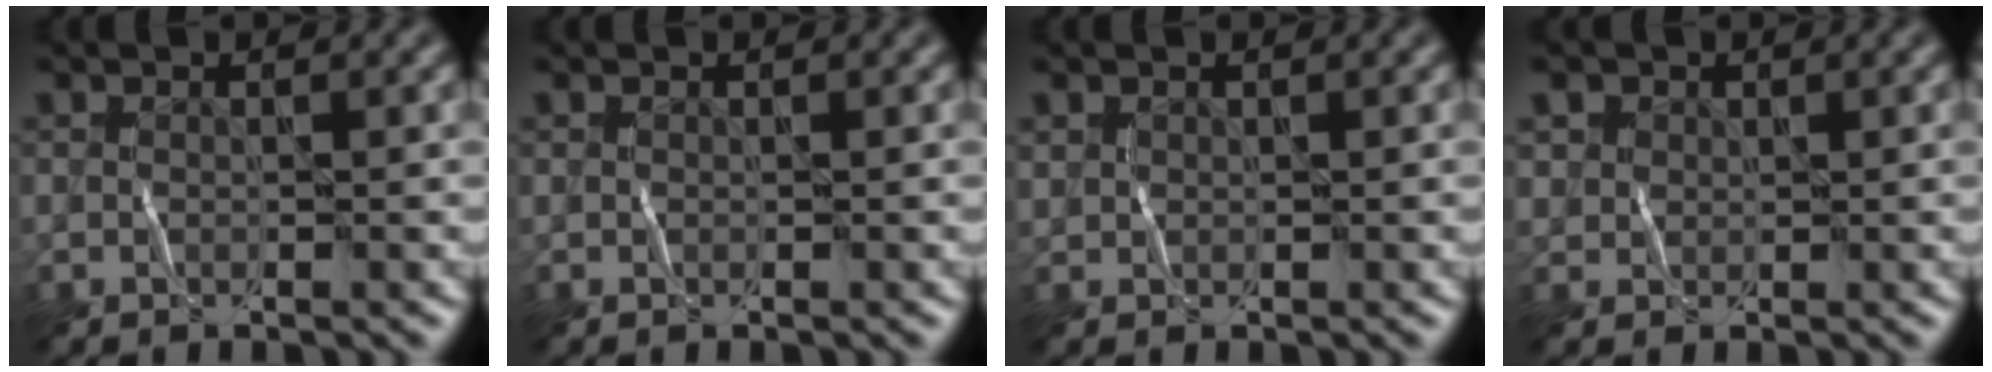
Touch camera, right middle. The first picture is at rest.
{"total": 0.0}
{"total": 0.6, "force": [0.2, -0.2, -0.5], "torque": [-0.006, -0.001, 0.015]}
{"total": 1.1, "force": [0.9, 0.7, -0.3], "torque": [-0.004, 0.010, 0.010]}